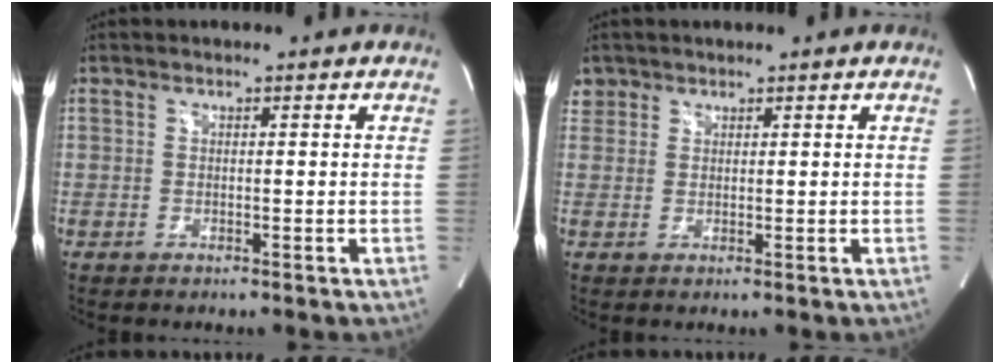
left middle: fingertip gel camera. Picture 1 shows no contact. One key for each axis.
{"total": 2.3, "fx": 1.5, "fy": 1.8, "fz": -0.1, "tx": 0.011, "ty": 0.010, "tz": 0.026}